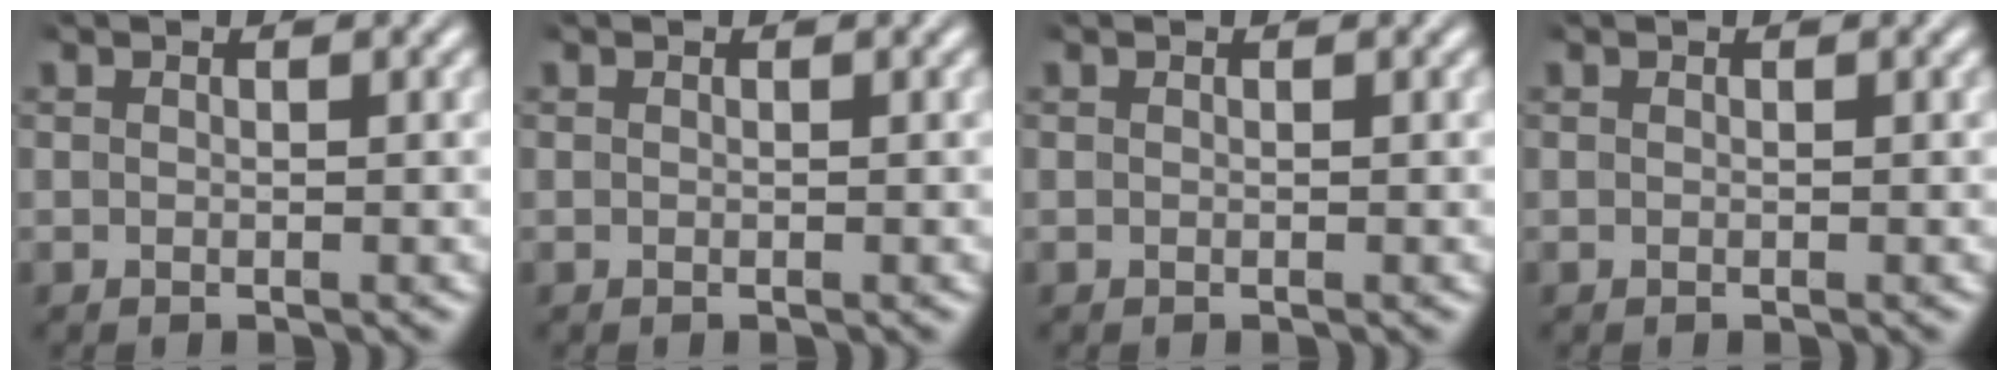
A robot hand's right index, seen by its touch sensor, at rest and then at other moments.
{"total": 0.0}
{"total": 0.0}
{"total": 0.0}